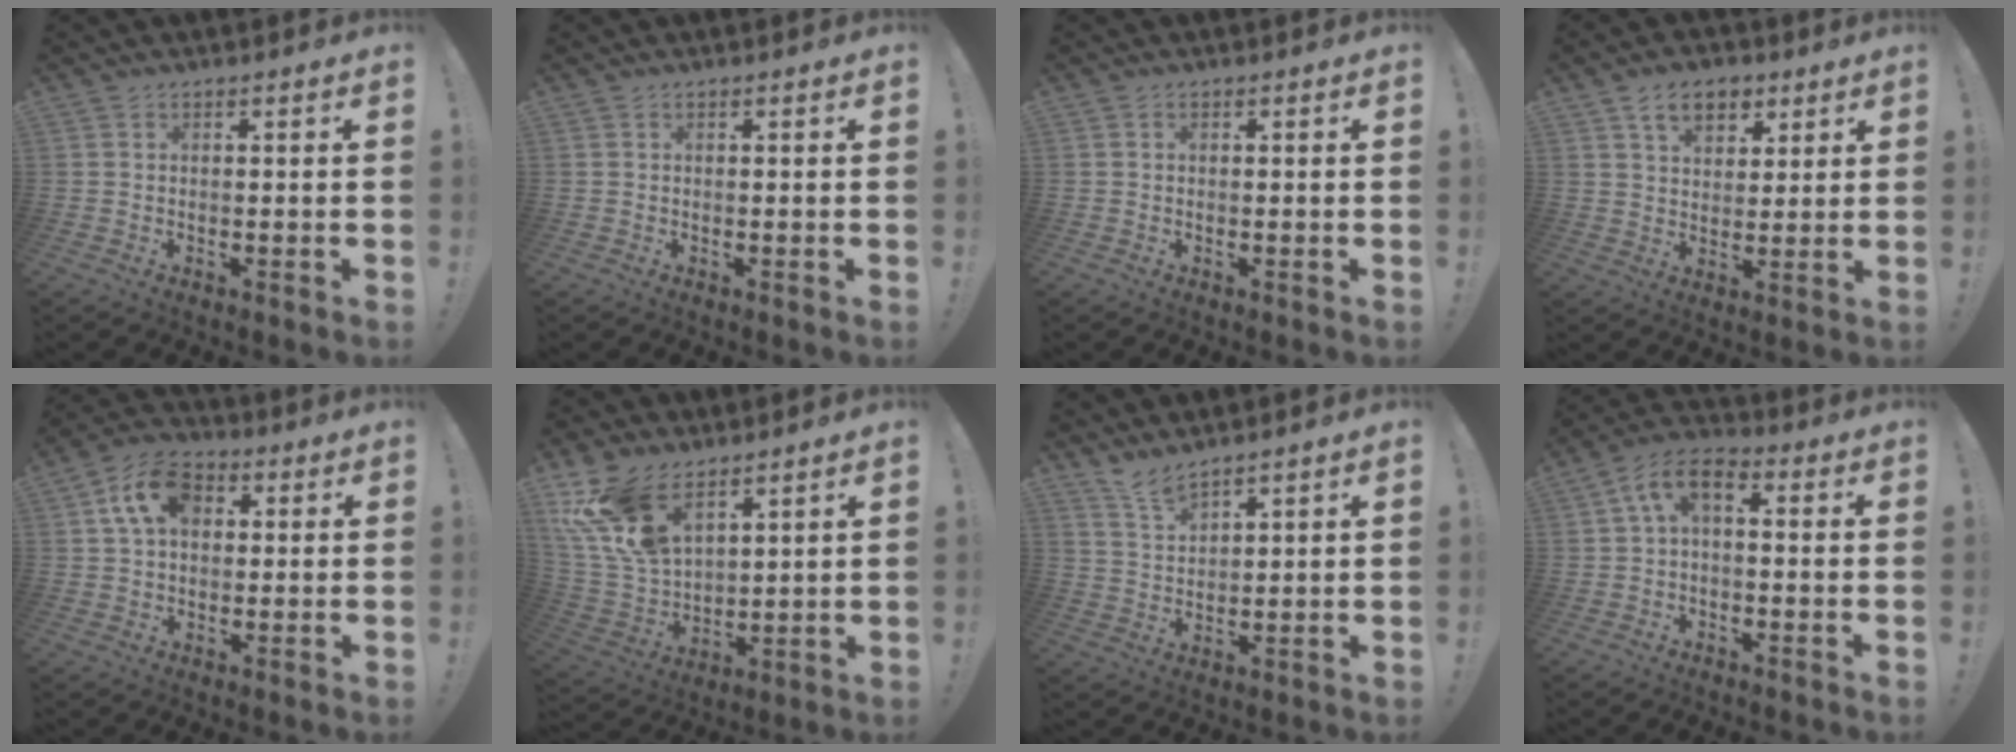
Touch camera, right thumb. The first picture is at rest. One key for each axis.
{"total": 0.0}
{"total": 0.0}
{"total": 9.4, "fx": 5.1, "fy": 6.2, "fz": 4.8, "tx": -0.069, "ty": -0.013, "tz": 0.096}
{"total": 11.3, "fx": 3.4, "fy": 7.8, "fz": 7.5, "tx": -0.126, "ty": 0.014, "tz": 0.068}
{"total": 15.7, "fx": 9.9, "fy": 8.5, "fz": 8.9, "tx": -0.192, "ty": -0.057, "tz": 0.190}
{"total": 5.6, "fx": 5.0, "fy": 1.2, "fz": 2.2, "tx": -0.047, "ty": -0.028, "tz": 0.091}
{"total": 6.7, "fx": 0.8, "fy": 3.5, "fz": 5.6, "tx": -0.117, "ty": 0.004, "tz": 0.021}